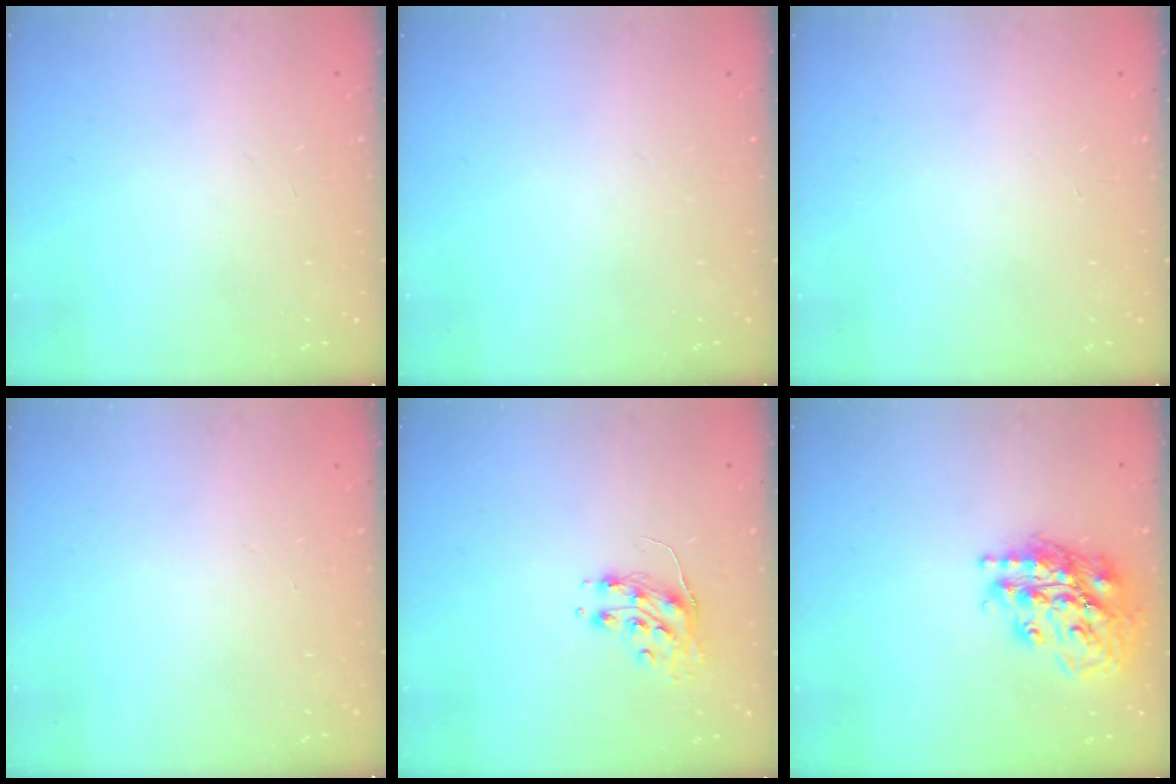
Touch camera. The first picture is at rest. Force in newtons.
{"total": 0.0}
{"total": 0.0}
{"total": 0.0}
{"total": 8.9, "press": 8.9, "slide": 0.3}
{"total": 19.9, "press": 19.8, "slide": 2.4}